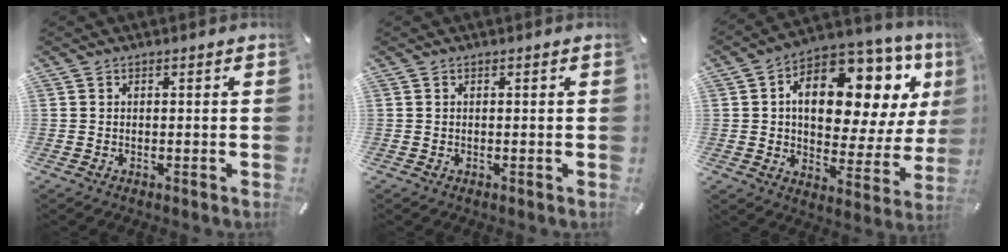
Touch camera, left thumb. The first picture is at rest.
{"total": 0.0}
{"total": 17.4, "force": [6.5, 10.5, 12.2], "torque": [-0.176, -0.049, 0.105]}